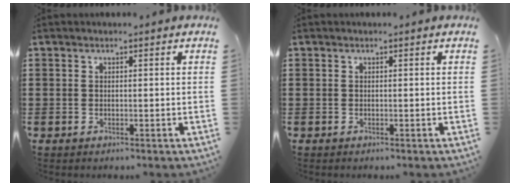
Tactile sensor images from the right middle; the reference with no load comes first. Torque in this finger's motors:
{"motor_torque": [0.10, -0.16, -0.01, -0.01]}